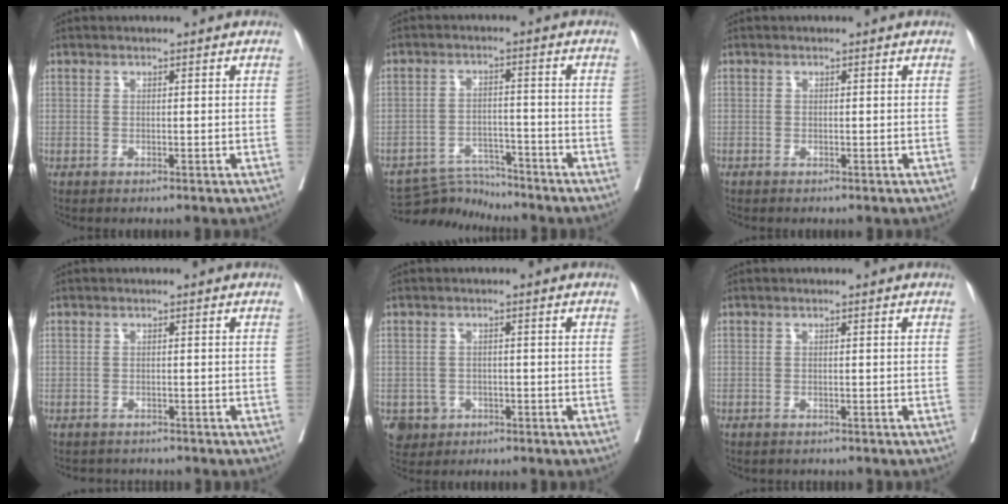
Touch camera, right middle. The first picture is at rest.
{"total": 5.8, "force": [-5.7, 0.5, -1.1], "torque": [0.014, 0.005, -0.096]}
{"total": 0.5, "force": [-0.1, 0.5, -0.1], "torque": [0.010, 0.008, -0.007]}
{"total": 2.5, "force": [-2.3, 1.1, -0.2], "torque": [0.002, -0.001, -0.036]}
{"total": 3.6, "force": [-1.6, 3.2, 0.4], "torque": [-0.003, 0.006, -0.023]}
{"total": 0.8, "force": [-0.8, 0.3, 0.0], "torque": [-0.008, 0.000, -0.014]}